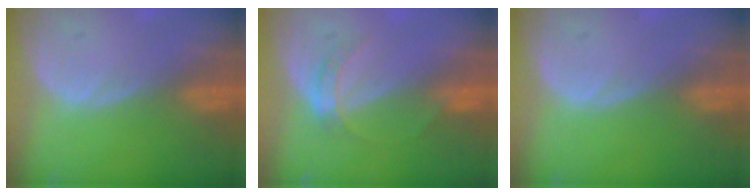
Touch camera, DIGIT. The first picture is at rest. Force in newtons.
{"total": 3.2, "press": 2.9, "slide": 1.3}
{"total": 0.0}